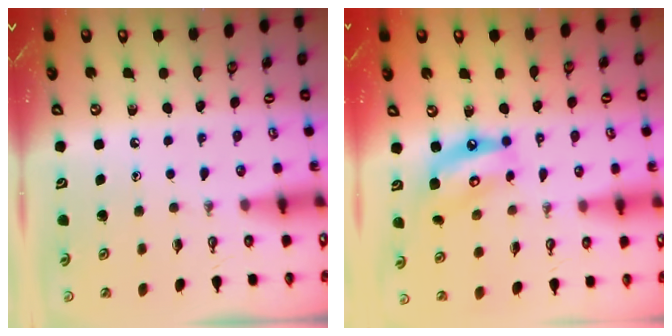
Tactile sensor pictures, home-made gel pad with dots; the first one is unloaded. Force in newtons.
{"total": 10.8, "press": 10.7, "slide": 1.1}